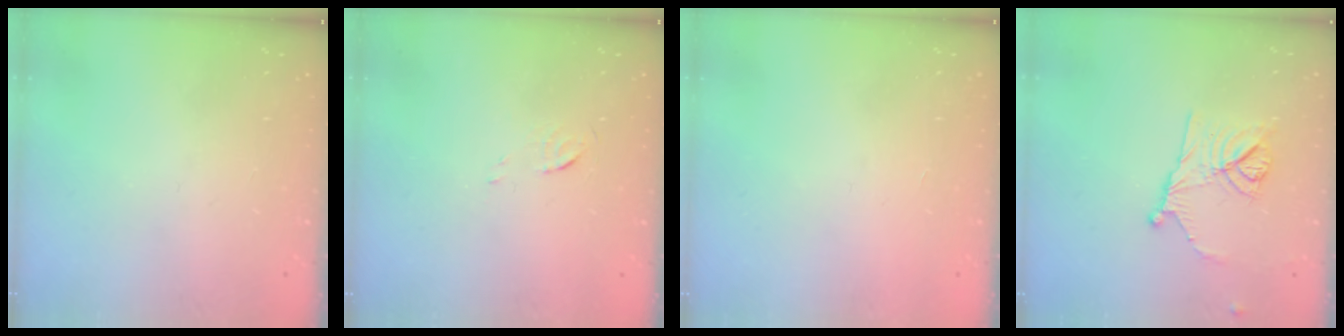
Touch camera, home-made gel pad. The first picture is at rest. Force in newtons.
{"total": 3.3, "press": 3.3, "slide": 0.4}
{"total": 1.7, "press": 1.7, "slide": 0.1}
{"total": 11.2, "press": 10.9, "slide": 2.3}